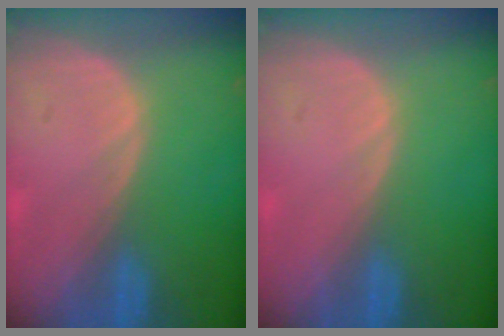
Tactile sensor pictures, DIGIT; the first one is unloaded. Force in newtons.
{"total": 0.0}